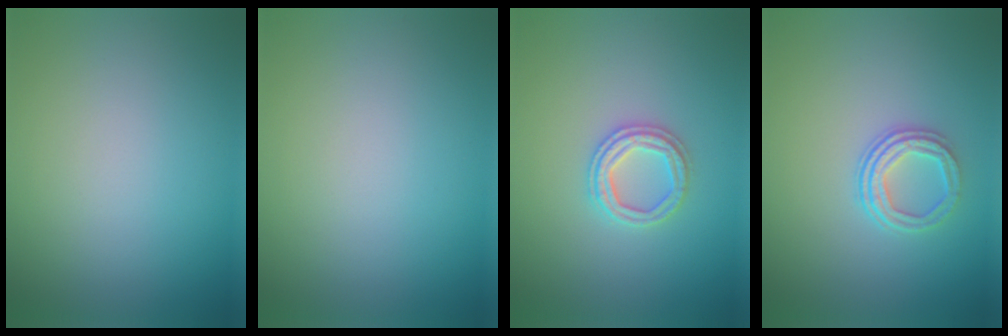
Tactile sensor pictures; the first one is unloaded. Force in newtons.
{"total": 0.0}
{"total": 2.4, "press": 2.4, "slide": 0.4}
{"total": 3.0, "press": 2.4, "slide": 1.7}